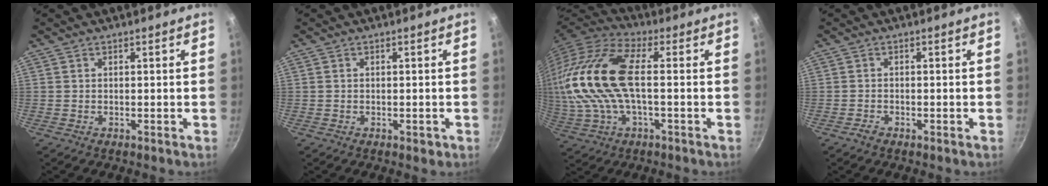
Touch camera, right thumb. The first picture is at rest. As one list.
[{"total": 1.2, "force": [-0.5, 0.7, 0.8], "torque": [-0.009, 0.002, -0.006]}, {"total": 20.0, "force": [0.9, 8.8, 17.9], "torque": [-0.372, 0.019, 0.005]}, {"total": 1.3, "force": [-1.0, 0.6, 0.6], "torque": [-0.016, 0.008, -0.020]}]